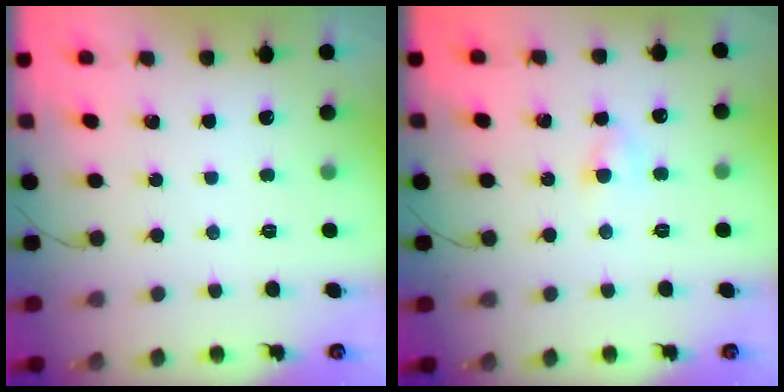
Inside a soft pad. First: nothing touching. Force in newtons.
{"total": 3.9, "press": 3.7, "slide": 1.2}